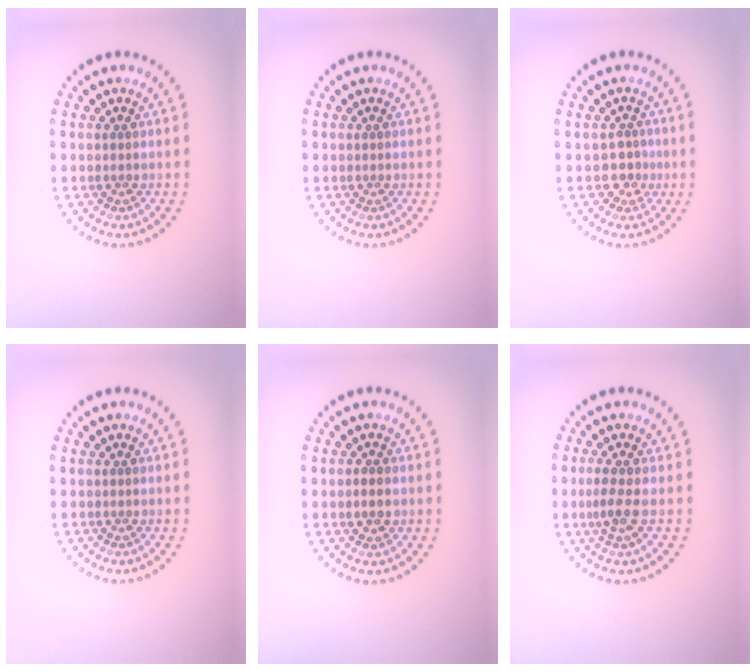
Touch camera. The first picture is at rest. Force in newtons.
{"total": 0.0}
{"total": 1.8, "press": 1.4, "slide": 1.0}
{"total": 0.0}
{"total": 1.1, "press": 1.1, "slide": 0.2}
{"total": 2.0, "press": 1.6, "slide": 1.2}